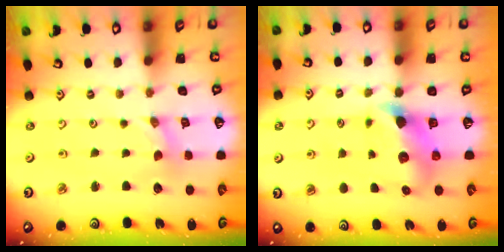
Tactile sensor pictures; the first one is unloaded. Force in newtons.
{"total": 7.2, "press": 7.2, "slide": 0.9}